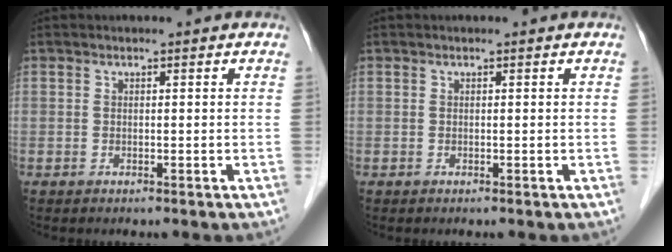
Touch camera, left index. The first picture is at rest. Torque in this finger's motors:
{"motor_torque": [0.00, 0.00, 0.00, 0.00]}